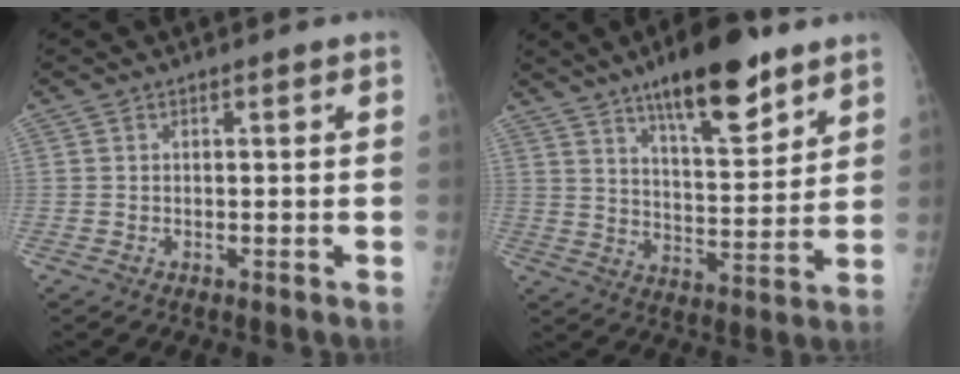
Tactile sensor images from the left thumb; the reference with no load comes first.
{"total": 15.8, "force": [10.2, 4.9, 11.0], "torque": [-0.142, -0.058, 0.165]}